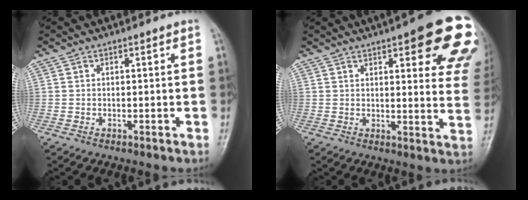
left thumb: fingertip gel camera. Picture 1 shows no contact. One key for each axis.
{"total": 19.6, "fx": 10.1, "fy": 5.6, "fz": 15.8, "tx": -0.164, "ty": -0.029, "tz": 0.112}